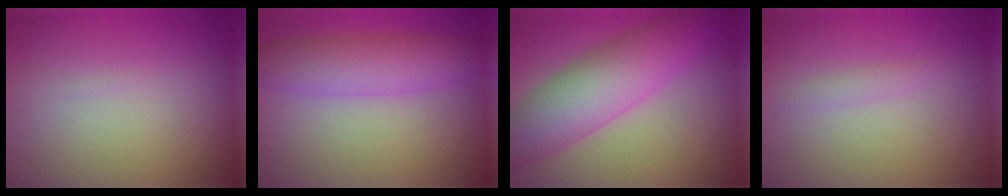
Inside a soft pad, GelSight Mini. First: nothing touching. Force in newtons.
{"total": 5.3, "press": 5.3, "slide": 0.3}
{"total": 7.7, "press": 7.7, "slide": 0.1}
{"total": 0.9, "press": 0.9, "slide": 0.1}